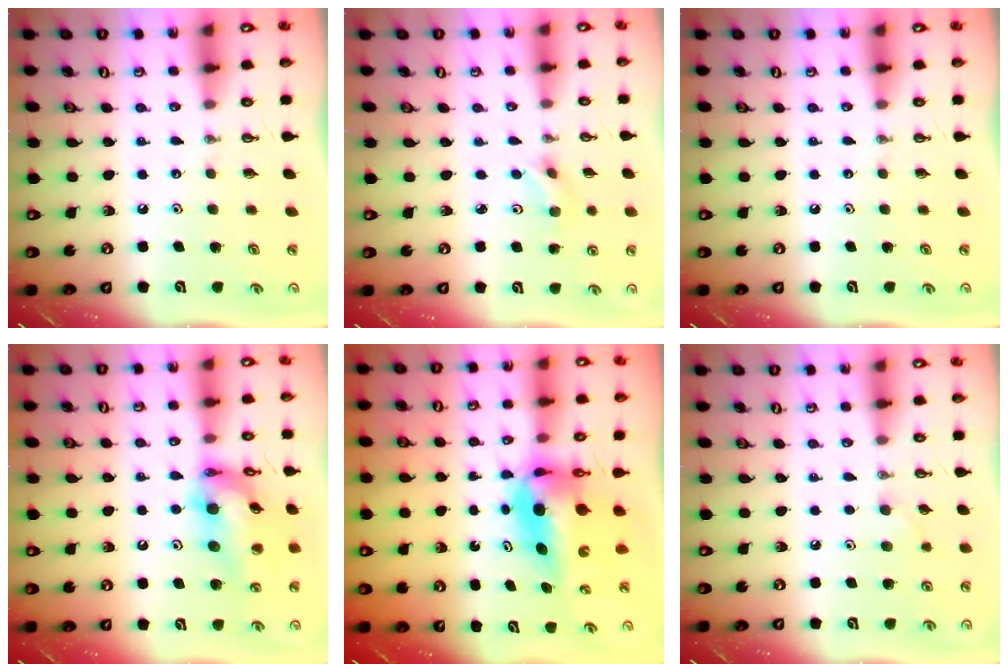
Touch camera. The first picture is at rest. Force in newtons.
{"total": 2.9, "press": 2.8, "slide": 0.6}
{"total": 0.0}
{"total": 16.9, "press": 16.5, "slide": 3.9}
{"total": 10.1, "press": 7.5, "slide": 6.9}
{"total": 6.4, "press": 5.7, "slide": 2.9}